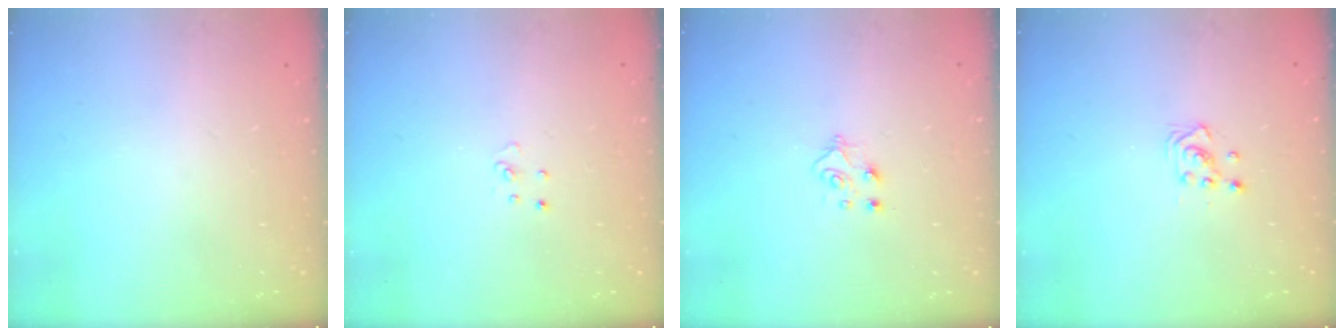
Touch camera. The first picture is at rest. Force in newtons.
{"total": 3.1, "press": 3.1, "slide": 0.2}
{"total": 6.1, "press": 6.1, "slide": 0.7}
{"total": 3.1, "press": 3.1, "slide": 0.3}